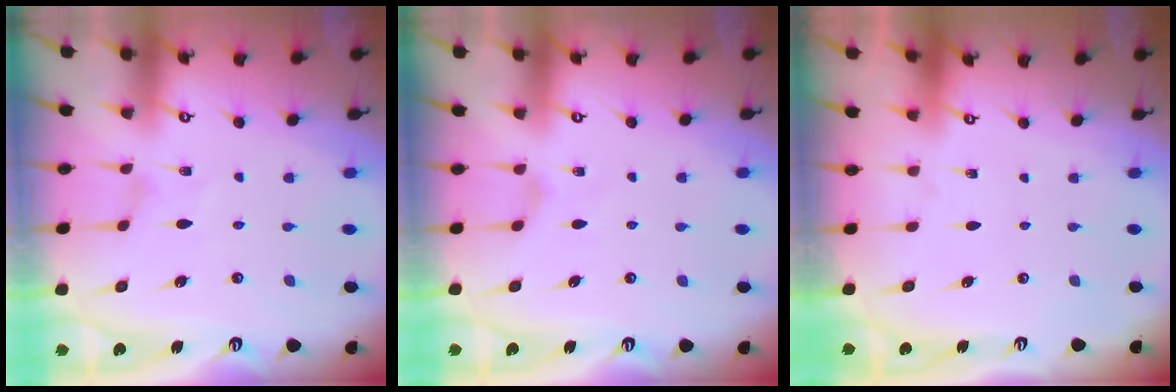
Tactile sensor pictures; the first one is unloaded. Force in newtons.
{"total": 2.0, "press": 2.0, "slide": 0.4}
{"total": 0.0}